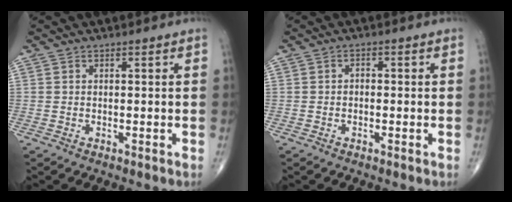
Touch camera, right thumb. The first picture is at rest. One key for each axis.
{"total": 1.2, "fx": -0.1, "fy": 0.8, "fz": 0.8, "tx": -0.007, "ty": 0.006, "tz": -0.006}